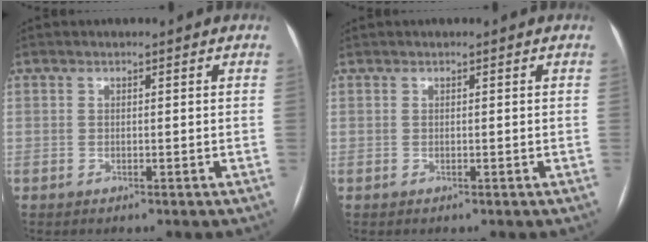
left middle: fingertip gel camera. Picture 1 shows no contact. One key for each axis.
{"total": 0.0}